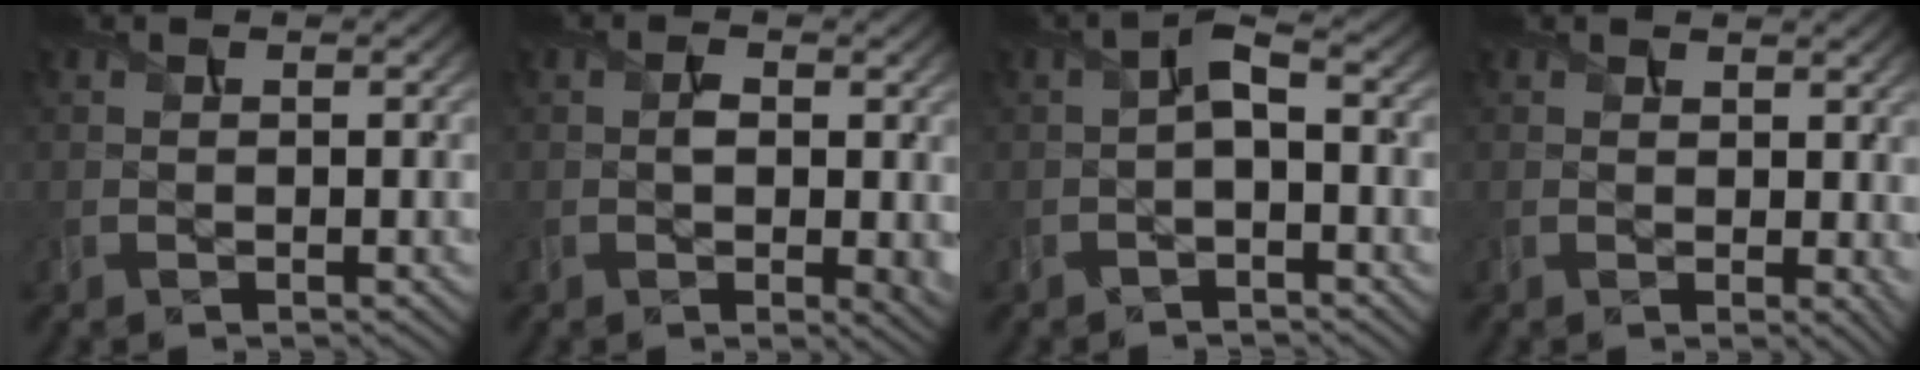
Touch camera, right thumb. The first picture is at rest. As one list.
[{"total": 3.4, "force": [0.0, 1.8, 2.9], "torque": [-0.045, -0.007, 0.003]}, {"total": 2.6, "force": [-0.7, 1.0, 2.3], "torque": [-0.046, 0.007, -0.018]}, {"total": 2.2, "force": [1.1, 0.9, 1.7], "torque": [-0.024, -0.005, 0.021]}]